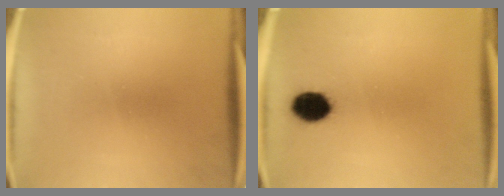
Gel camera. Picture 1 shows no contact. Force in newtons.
{"total": 7.0}